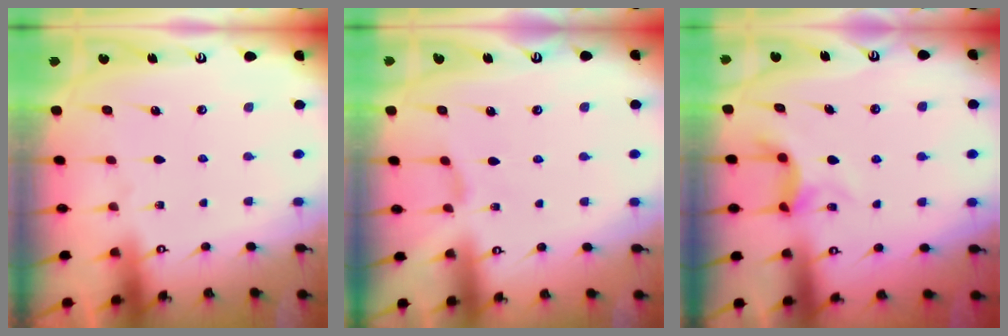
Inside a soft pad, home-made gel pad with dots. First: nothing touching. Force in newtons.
{"total": 2.4, "press": 2.3, "slide": 0.6}
{"total": 5.9, "press": 5.9, "slide": 0.3}